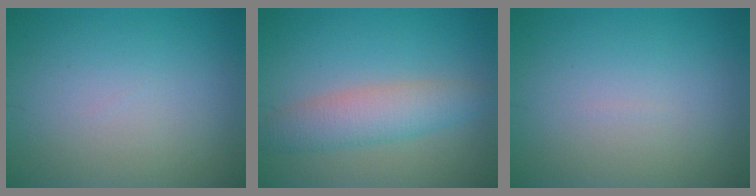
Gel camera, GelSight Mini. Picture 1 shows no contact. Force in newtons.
{"total": 4.2, "press": 4.2, "slide": 0.3}
{"total": 0.0}